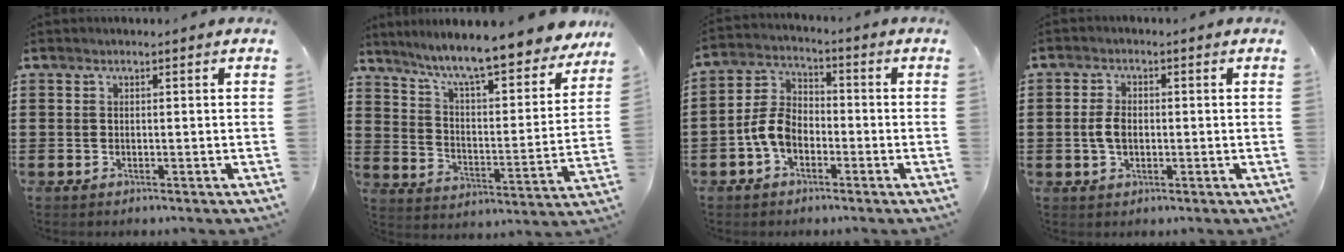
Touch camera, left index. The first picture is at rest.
{"total": 9.1, "force": [8.0, 0.1, 4.4], "torque": [-0.117, -0.057, 0.129]}
{"total": 6.2, "force": [-2.7, 4.0, 3.9], "torque": [-0.106, 0.006, -0.060]}
{"total": 3.6, "force": [-0.2, 2.1, 2.9], "torque": [-0.072, 0.001, -0.009]}